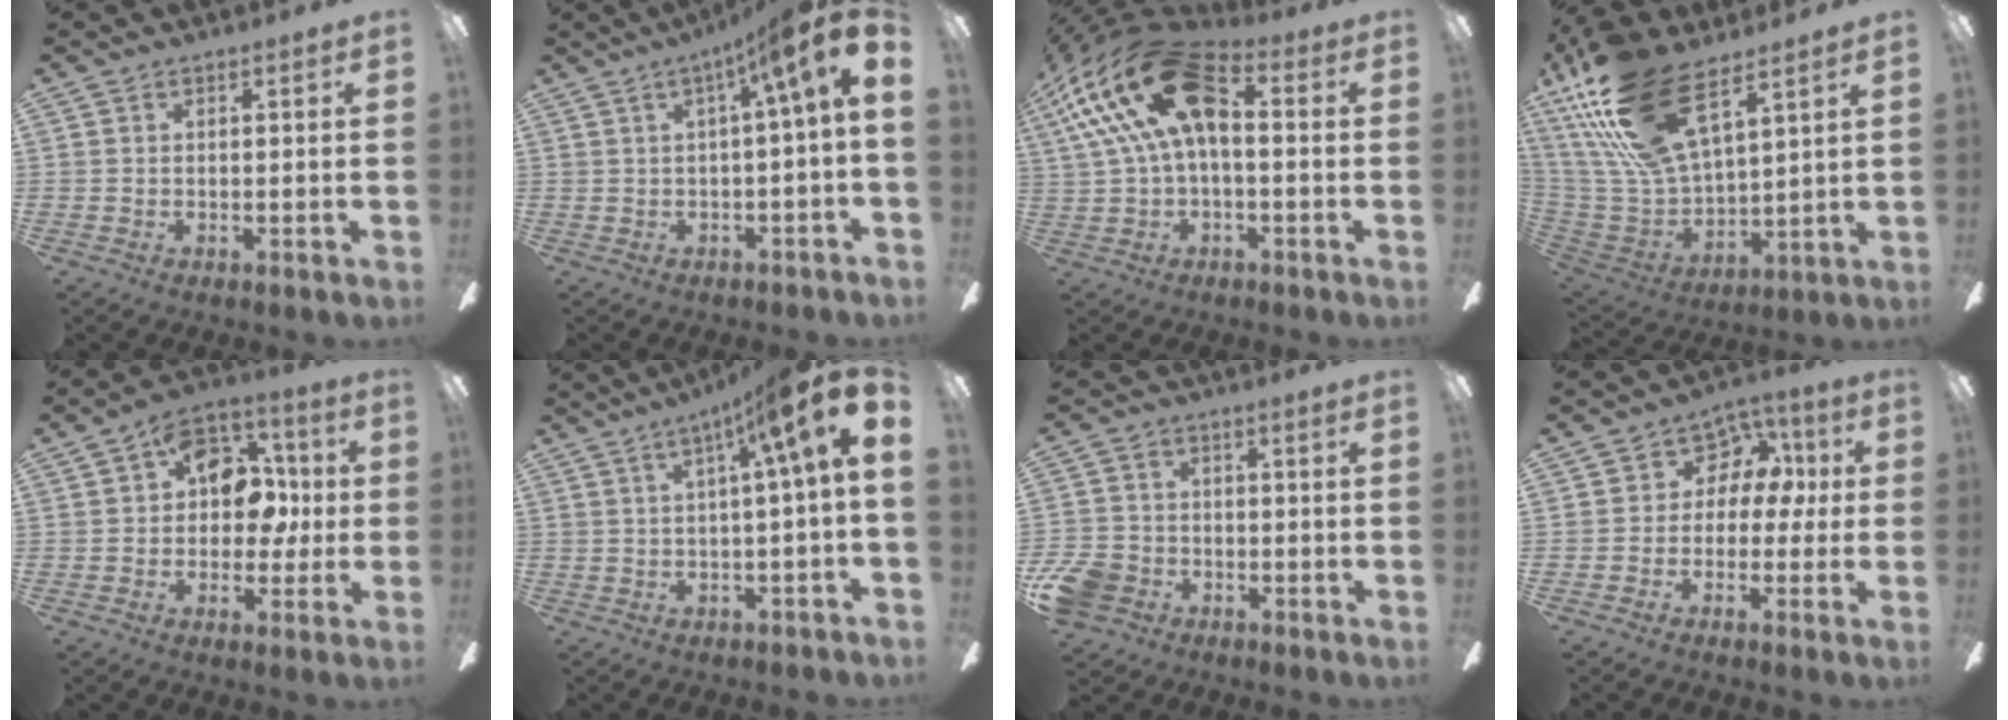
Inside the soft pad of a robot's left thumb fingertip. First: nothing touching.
{"total": 10.0, "force": [3.9, 1.1, 9.2], "torque": [-0.143, -0.022, 0.060]}
{"total": 22.7, "force": [5.7, 12.1, 18.4], "torque": [-0.356, -0.001, 0.103]}
{"total": 24.0, "force": [15.0, 9.9, 15.9], "torque": [-0.348, -0.073, 0.268]}
{"total": 13.8, "force": [3.1, 10.3, 8.6], "torque": [-0.110, 0.006, 0.057]}
{"total": 12.3, "force": [5.0, 1.8, 11.0], "torque": [-0.169, -0.025, 0.073]}
{"total": 8.4, "force": [-4.1, 6.4, 3.4], "torque": [-0.088, 0.035, -0.078]}
{"total": 7.3, "force": [1.1, 6.6, 3.1], "torque": [-0.035, -0.001, 0.019]}